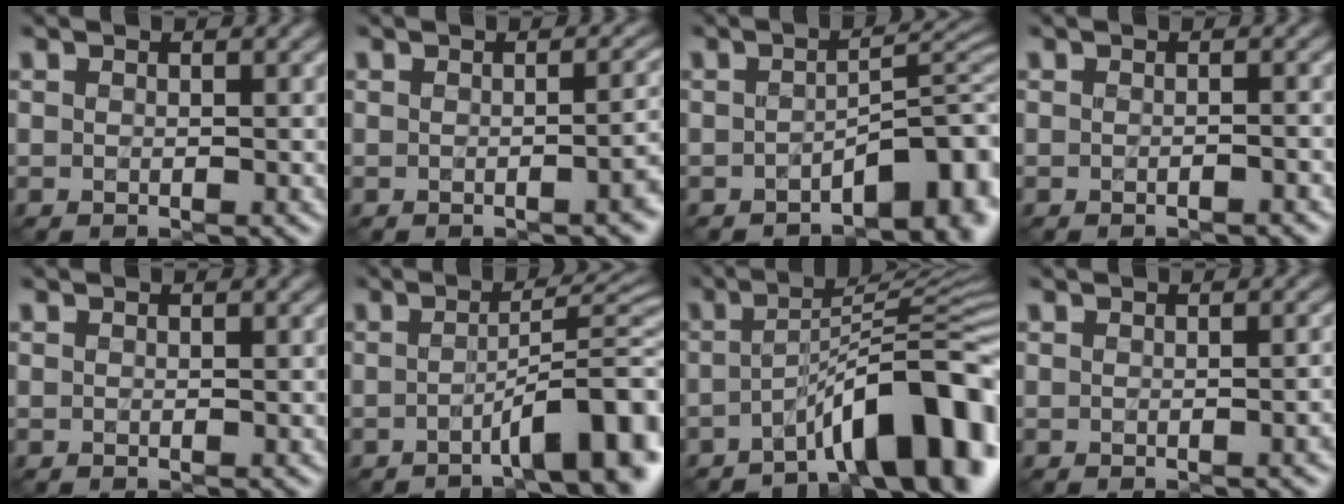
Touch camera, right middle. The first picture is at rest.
{"total": 3.5, "force": [-0.9, 1.4, 3.1], "torque": [-0.018, -0.002, -0.006]}
{"total": 5.7, "force": [-2.9, 2.3, 4.3], "torque": [-0.039, 0.005, -0.043]}
{"total": 0.7, "force": [-0.5, 0.1, 0.5], "torque": [-0.006, -0.002, -0.011]}
{"total": 0.0}
{"total": 7.0, "force": [-3.0, 1.2, 6.2], "torque": [-0.078, 0.014, -0.054]}
{"total": 10.1, "force": [-4.9, 2.4, 8.4], "torque": [-0.105, 0.018, -0.084]}
{"total": 2.5, "force": [-0.5, 1.0, 2.2], "torque": [-0.010, 0.000, 0.001]}